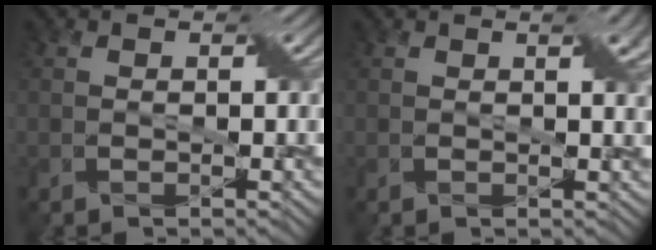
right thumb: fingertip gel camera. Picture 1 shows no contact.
{"total": 2.8, "force": [1.2, 0.7, 2.4], "torque": [-0.036, 0.003, 0.020]}